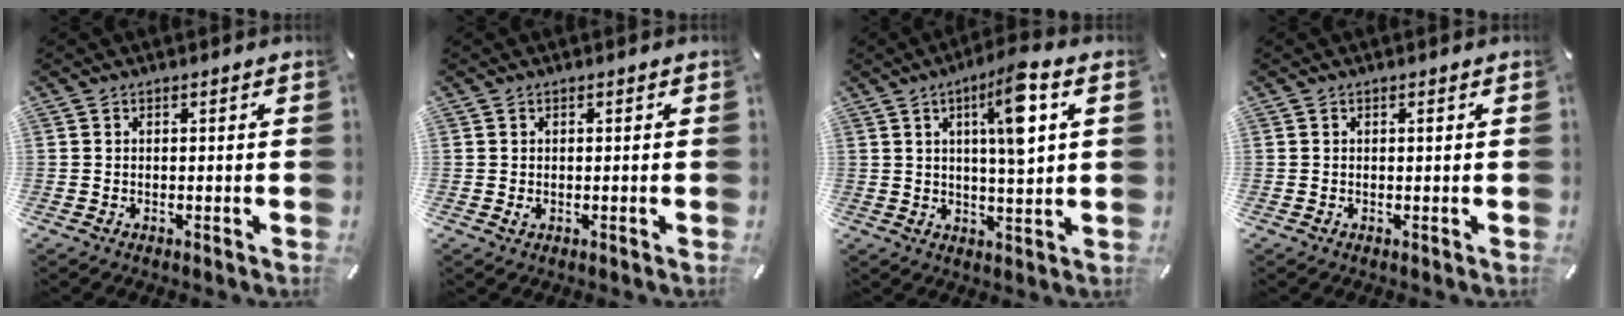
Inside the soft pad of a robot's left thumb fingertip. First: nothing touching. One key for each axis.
{"total": 0.9, "fx": -0.2, "fy": 0.5, "fz": 0.8, "tx": -0.014, "ty": 0.001, "tz": -0.004}
{"total": 10.9, "fx": 3.5, "fy": 2.2, "fz": 10.0, "tx": -0.154, "ty": -0.007, "tz": 0.048}
{"total": 0.5, "fx": 0.1, "fy": 0.1, "fz": 0.5, "tx": -0.011, "ty": 0.000, "tz": 0.002}